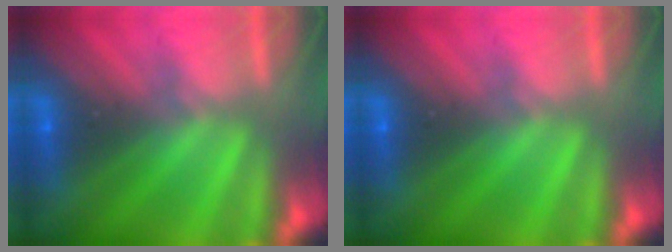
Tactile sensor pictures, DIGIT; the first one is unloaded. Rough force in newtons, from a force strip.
{"total": 0.0}